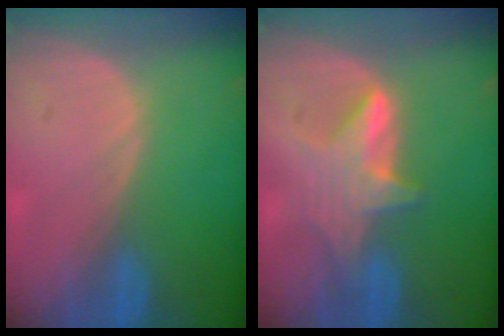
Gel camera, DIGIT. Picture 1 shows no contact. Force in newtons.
{"total": 5.5, "press": 5.5, "slide": 0.2}